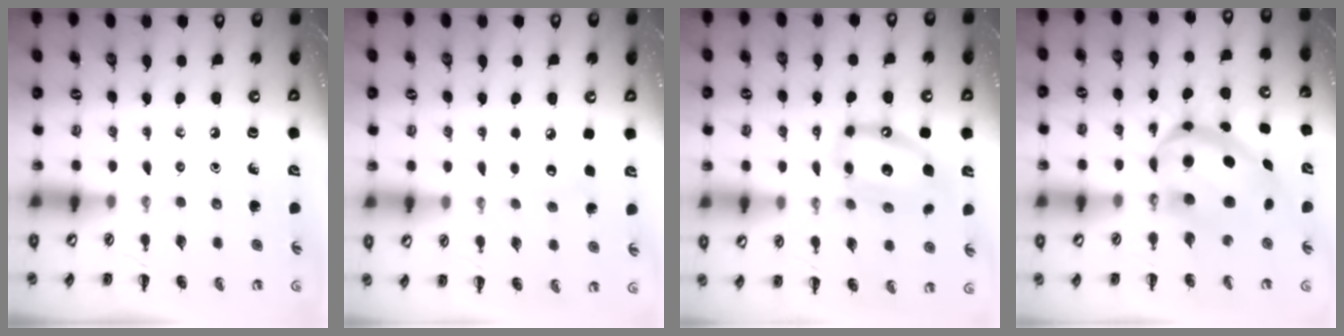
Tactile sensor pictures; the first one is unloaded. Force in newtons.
{"total": 5.1, "press": 5.0, "slide": 1.3}
{"total": 13.8, "press": 13.3, "slide": 3.7}
{"total": 9.7, "press": 9.4, "slide": 2.1}